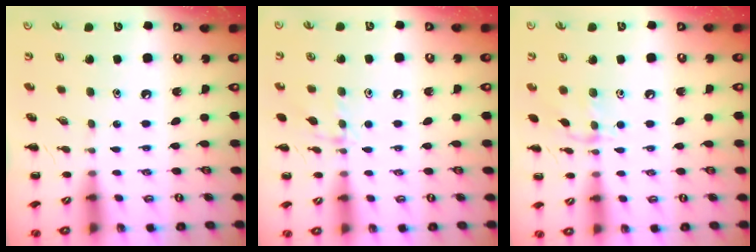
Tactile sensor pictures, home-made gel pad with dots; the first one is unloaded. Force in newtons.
{"total": 8.5, "press": 8.4, "slide": 1.1}
{"total": 8.7, "press": 8.7, "slide": 0.8}